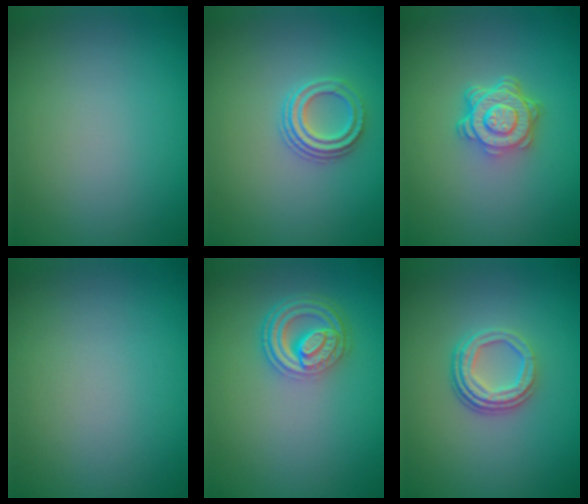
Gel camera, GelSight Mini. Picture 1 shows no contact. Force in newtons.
{"total": 2.5, "press": 2.2, "slide": 1.2}
{"total": 4.7, "press": 3.4, "slide": 3.2}
{"total": 0.0}
{"total": 4.6, "press": 3.4, "slide": 3.1}
{"total": 3.5, "press": 2.5, "slide": 2.5}